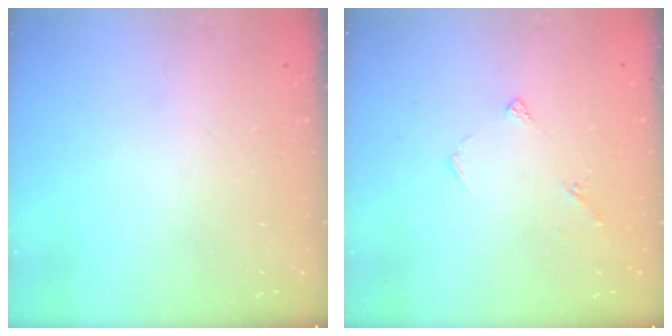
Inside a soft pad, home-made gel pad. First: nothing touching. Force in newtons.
{"total": 4.7, "press": 4.7, "slide": 0.5}